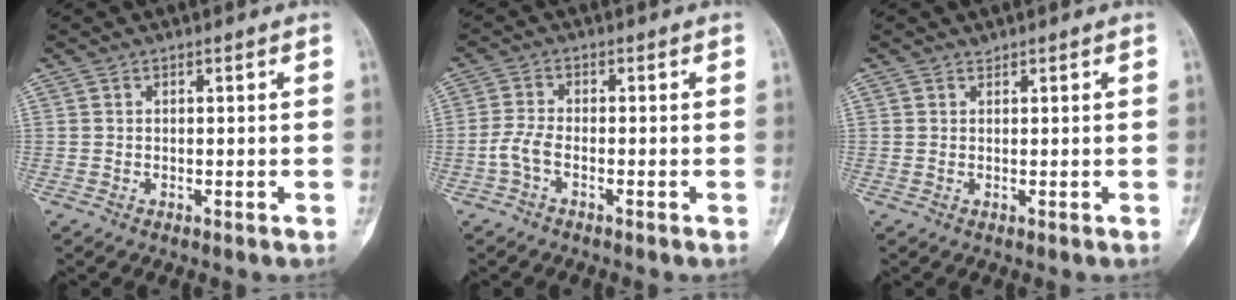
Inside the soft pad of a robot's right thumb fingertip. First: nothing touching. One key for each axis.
{"total": 3.2, "fx": -1.4, "fy": 1.1, "fz": 2.6, "tx": -0.062, "ty": 0.006, "tz": -0.036}
{"total": 0.6, "fx": 0.5, "fy": 0.3, "fz": 0.0, "tx": -0.002, "ty": -0.004, "tz": 0.009}